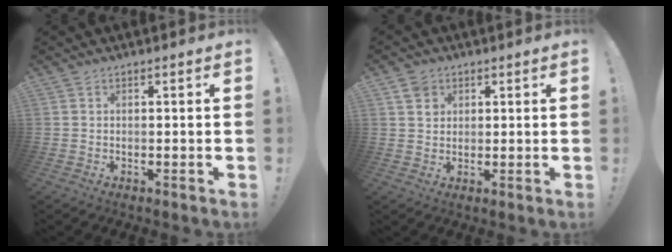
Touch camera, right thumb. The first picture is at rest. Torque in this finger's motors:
{"motor_torque": [0.26, 1.12, 0.25, 0.29, 0.01]}